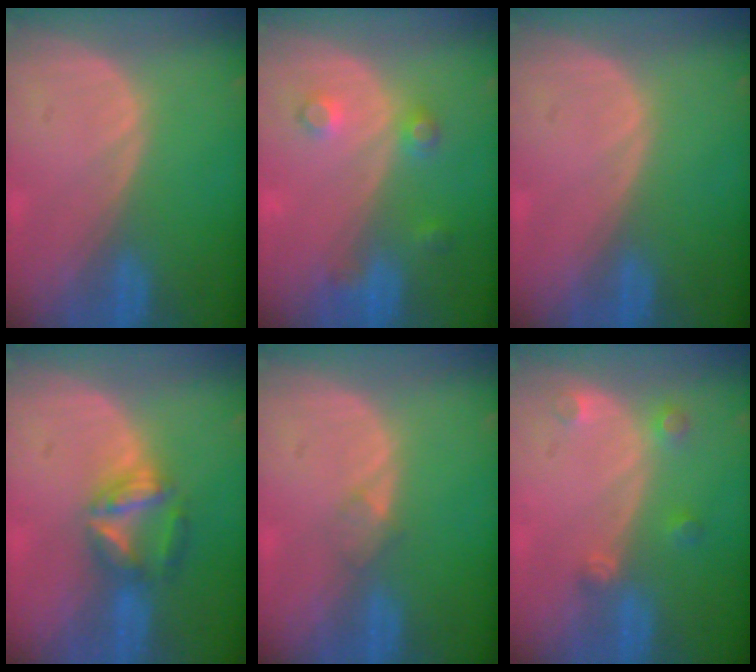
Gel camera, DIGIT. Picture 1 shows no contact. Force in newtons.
{"total": 3.7, "press": 3.4, "slide": 1.6}
{"total": 0.0}
{"total": 5.6, "press": 5.6, "slide": 0.6}
{"total": 1.4, "press": 1.4, "slide": 0.1}
{"total": 2.6, "press": 2.6, "slide": 0.2}